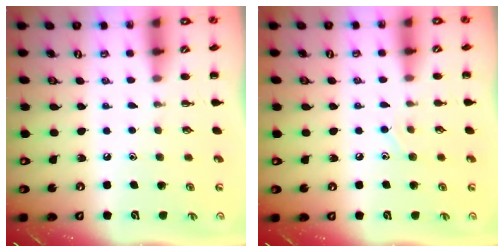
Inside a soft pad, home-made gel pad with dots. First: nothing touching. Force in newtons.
{"total": 7.0, "press": 6.7, "slide": 2.0}